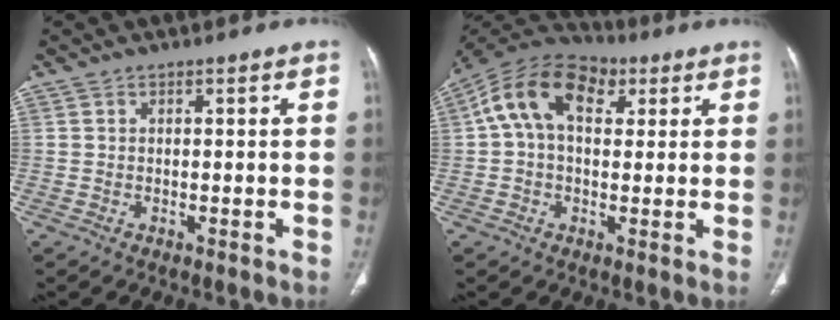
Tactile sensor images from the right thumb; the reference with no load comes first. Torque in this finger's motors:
{"motor_torque": [-0.41, 0.96, 1.28, -0.20, 0.15]}